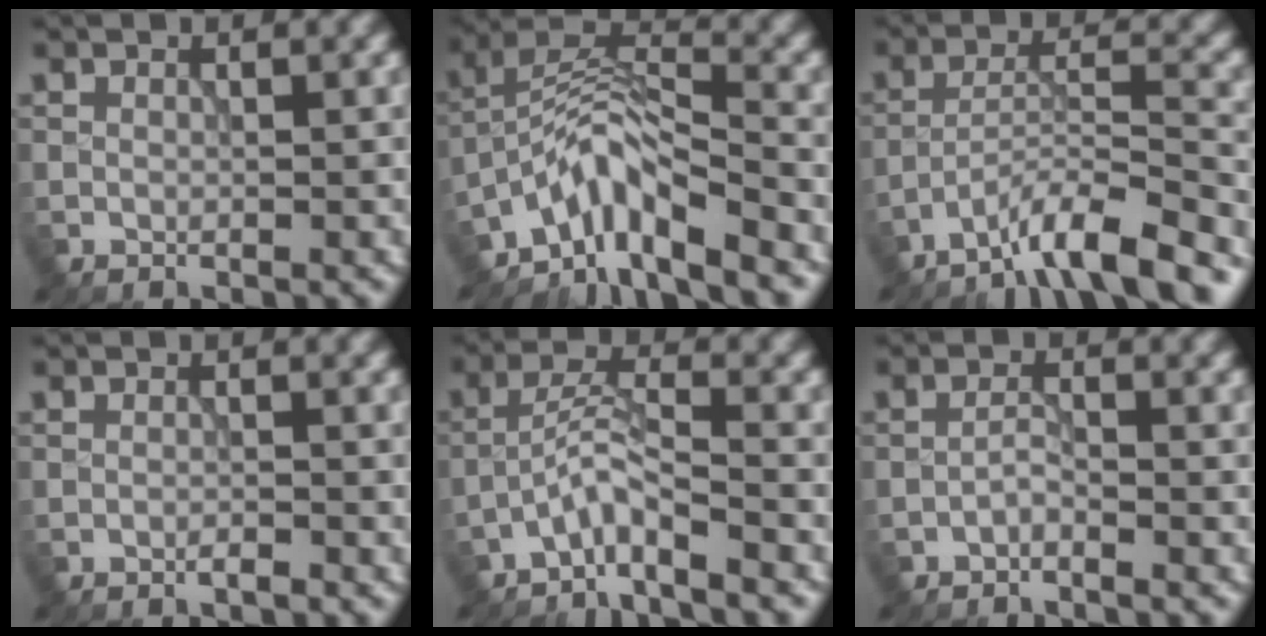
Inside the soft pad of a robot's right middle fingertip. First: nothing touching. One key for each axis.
{"total": 6.6, "fx": -4.8, "fy": 1.7, "fz": 4.2, "tx": -0.065, "ty": 0.009, "tz": -0.096}
{"total": 7.5, "fx": -5.8, "fy": 1.1, "fz": 4.6, "tx": -0.069, "ty": 0.007, "tz": -0.105}
{"total": 0.8, "fx": -0.6, "fy": 0.0, "fz": 0.5, "tx": -0.008, "ty": 0.001, "tz": -0.011}
{"total": 3.4, "fx": -2.7, "fy": 0.1, "fz": 2.0, "tx": -0.040, "ty": 0.012, "tz": -0.061}
{"total": 1.1, "fx": -0.9, "fy": 0.1, "fz": 0.6, "tx": -0.011, "ty": 0.005, "tz": -0.020}